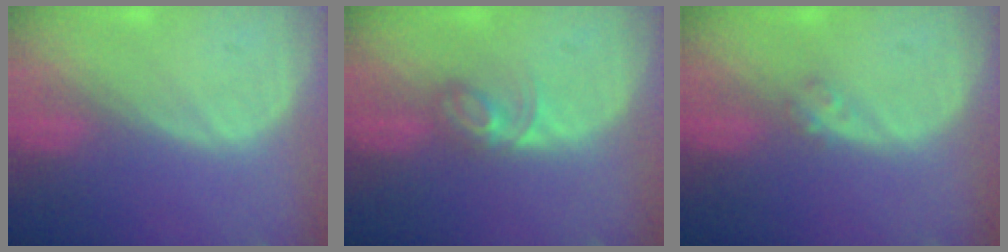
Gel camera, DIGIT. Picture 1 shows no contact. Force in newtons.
{"total": 3.5, "press": 3.5, "slide": 0.4}
{"total": 1.6, "press": 1.4, "slide": 0.8}